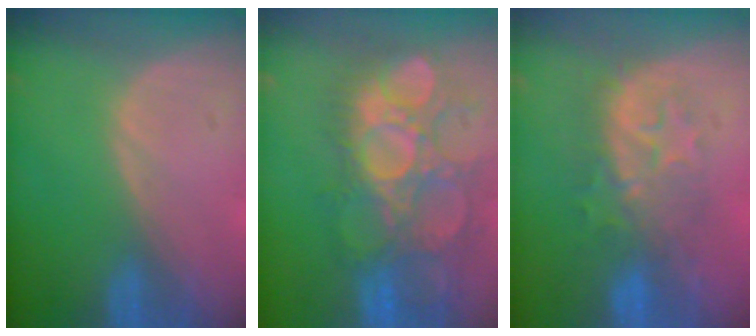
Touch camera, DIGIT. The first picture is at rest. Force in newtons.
{"total": 12.2, "press": 11.5, "slide": 4.1}
{"total": 7.8, "press": 7.6, "slide": 1.7}